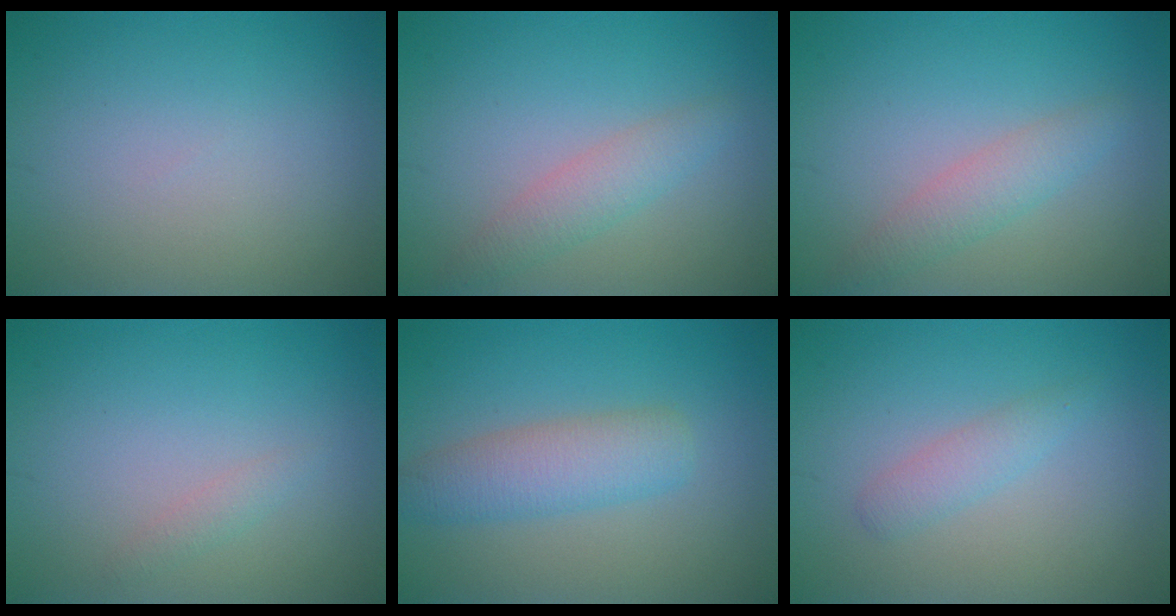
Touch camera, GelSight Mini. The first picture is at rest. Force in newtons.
{"total": 2.3, "press": 2.3, "slide": 0.0}
{"total": 2.3, "press": 2.3, "slide": 0.0}
{"total": 1.0, "press": 0.9, "slide": 0.1}
{"total": 4.1, "press": 4.1, "slide": 0.1}
{"total": 1.7, "press": 1.7, "slide": 0.0}